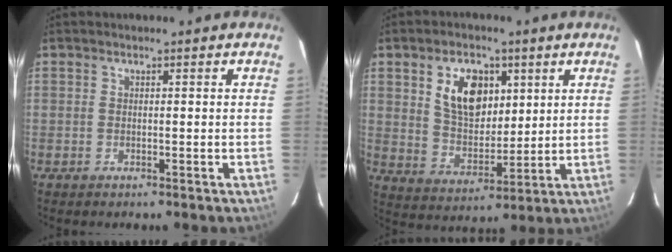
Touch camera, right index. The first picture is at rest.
{"total": 11.1, "force": [4.3, 7.0, 7.5], "torque": [-0.136, 0.012, 0.087]}